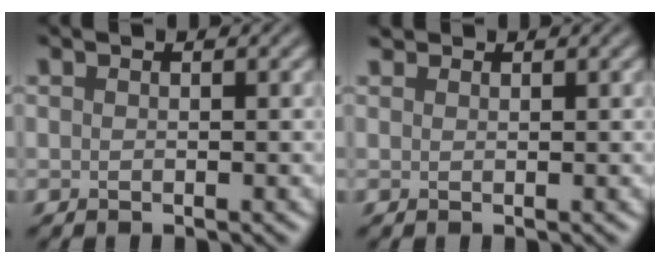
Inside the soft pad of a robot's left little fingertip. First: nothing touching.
{"total": 0.8, "force": [0.8, 0.2, 0.1], "torque": [-0.002, 0.001, 0.014]}